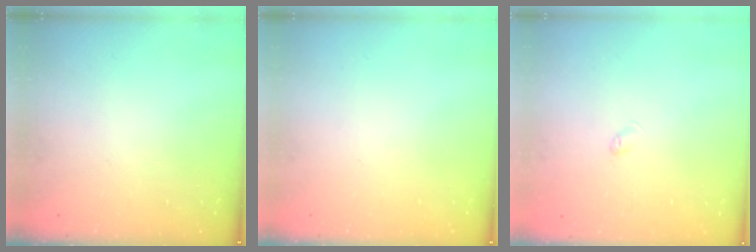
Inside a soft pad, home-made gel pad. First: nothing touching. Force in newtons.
{"total": 0.0}
{"total": 2.5, "press": 2.5, "slide": 0.5}